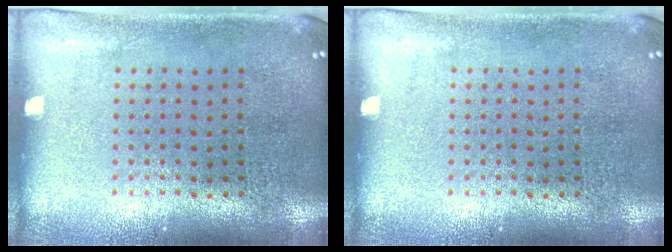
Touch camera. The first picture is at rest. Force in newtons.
{"total": 0.0}